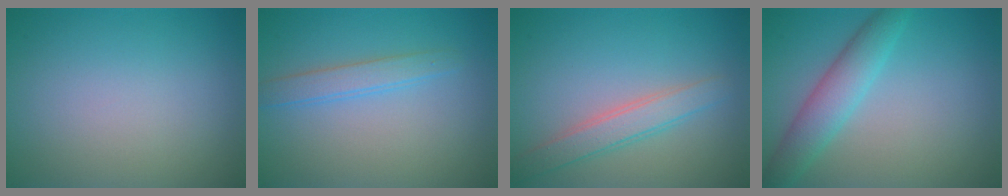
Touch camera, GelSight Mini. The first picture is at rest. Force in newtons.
{"total": 2.1, "press": 2.1, "slide": 0.1}
{"total": 2.8, "press": 2.8, "slide": 0.2}
{"total": 3.8, "press": 3.8, "slide": 0.1}